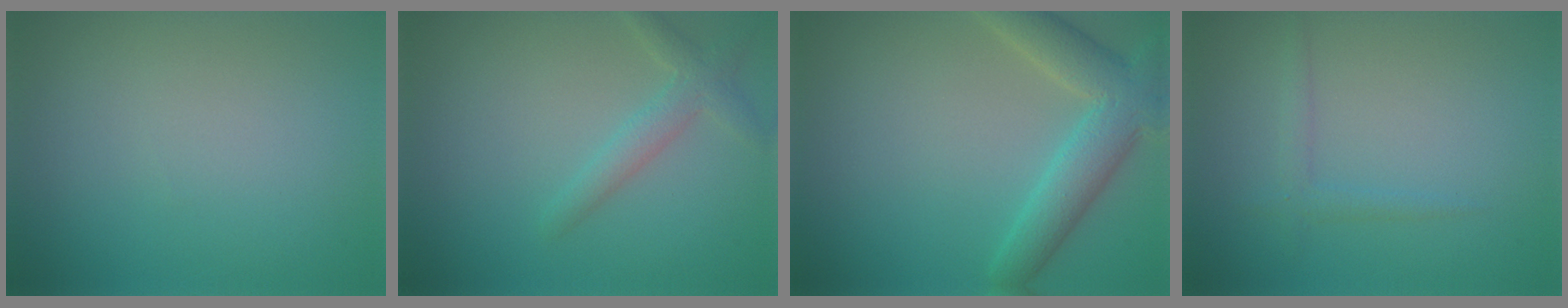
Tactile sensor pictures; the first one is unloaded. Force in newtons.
{"total": 2.3, "press": 2.3, "slide": 0.0}
{"total": 5.4, "press": 5.4, "slide": 0.2}
{"total": 1.4, "press": 1.4, "slide": 0.0}